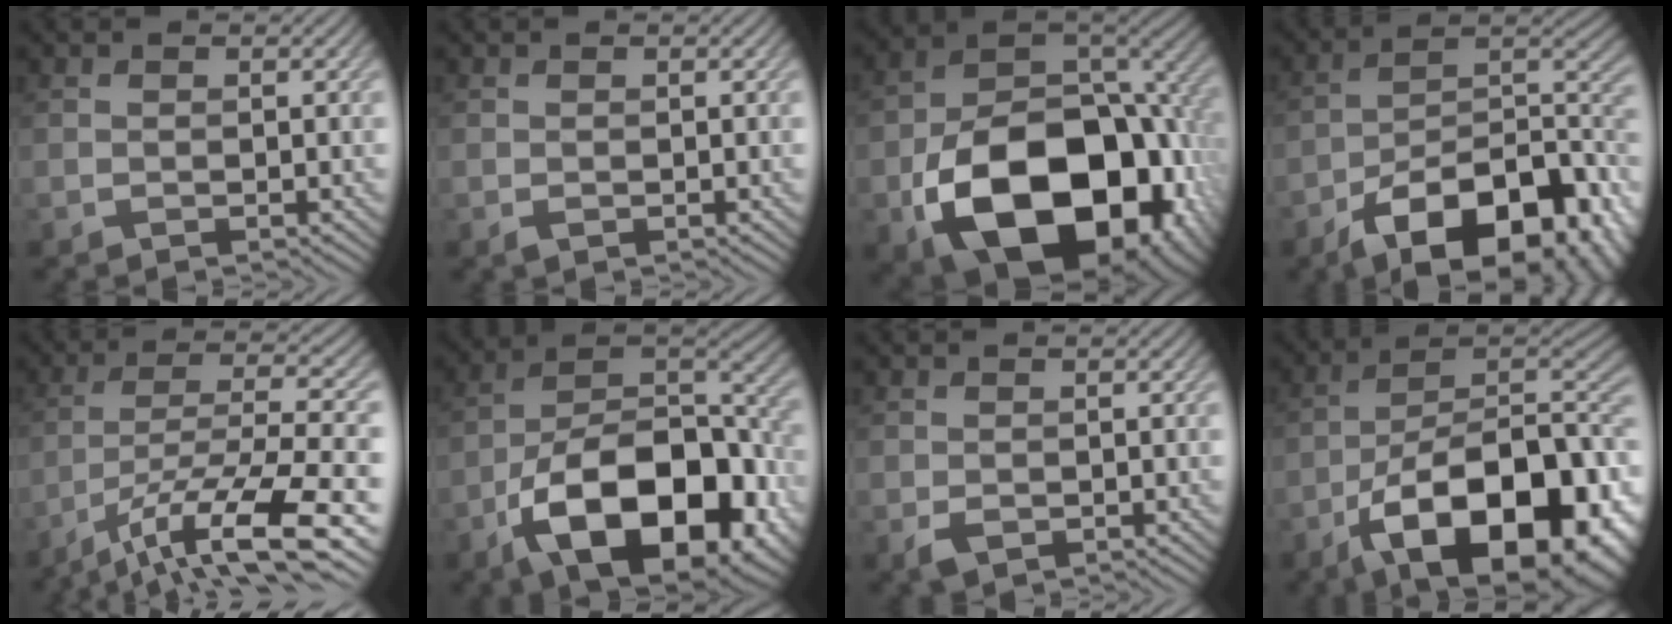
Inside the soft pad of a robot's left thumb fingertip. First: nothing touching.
{"total": 0.6, "force": [-0.2, 0.4, 0.4], "torque": [-0.008, -0.004, -0.002]}
{"total": 20.4, "force": [-7.3, 13.1, 13.8], "torque": [-0.235, -0.058, -0.104]}
{"total": 18.0, "force": [-10.7, 8.6, 11.7], "torque": [-0.170, -0.033, -0.157]}
{"total": 13.5, "force": [-7.8, 3.5, 10.5], "torque": [-0.190, -0.004, -0.129]}
{"total": 18.3, "force": [-7.9, 9.6, 13.5], "torque": [-0.208, -0.025, -0.136]}
{"total": 1.7, "force": [-0.6, 1.2, 1.0], "torque": [-0.027, -0.010, -0.008]}
{"total": 21.1, "force": [-9.8, 9.9, 15.8], "torque": [-0.227, -0.030, -0.147]}